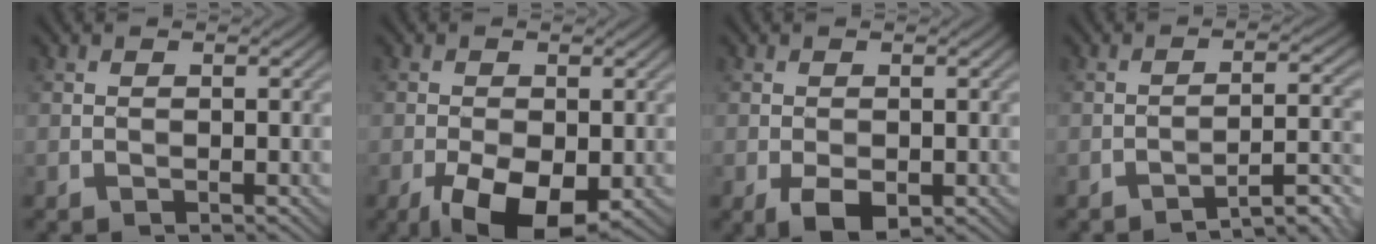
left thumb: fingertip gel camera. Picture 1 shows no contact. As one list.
[{"total": 8.3, "force": [-3.5, 4.1, 6.3], "torque": [-0.120, -0.017, -0.055]}, {"total": 3.4, "force": [-1.3, 2.1, 2.3], "torque": [-0.050, -0.011, -0.021]}, {"total": 5.2, "force": [-4.2, 0.7, 3.0], "torque": [-0.039, 0.022, -0.063]}]